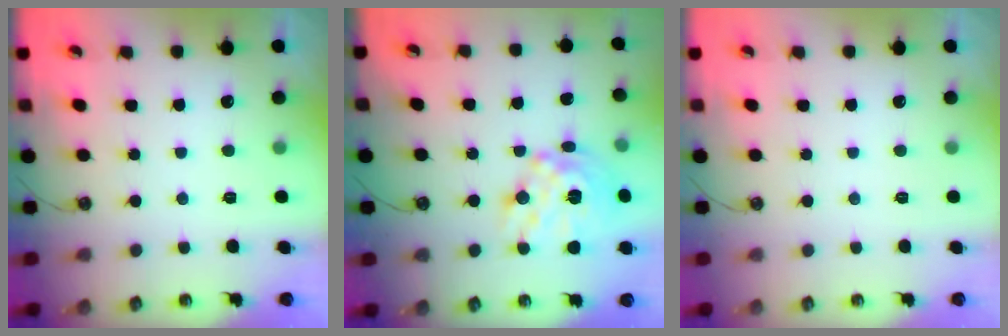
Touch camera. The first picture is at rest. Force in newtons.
{"total": 17.4, "press": 17.3, "slide": 1.4}
{"total": 0.0}